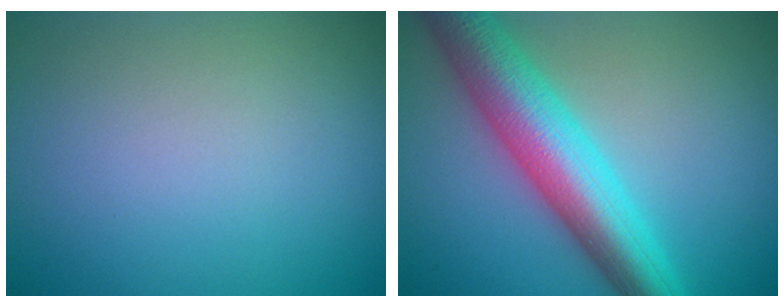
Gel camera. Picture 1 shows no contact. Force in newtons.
{"total": 9.0, "press": 9.0, "slide": 0.1}